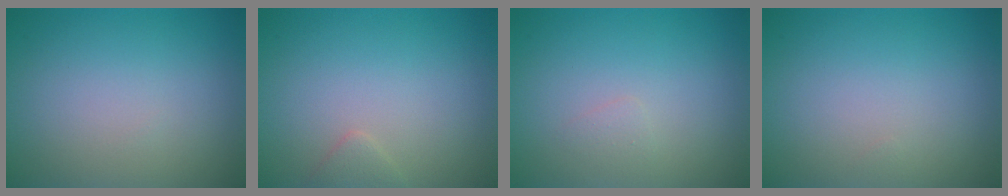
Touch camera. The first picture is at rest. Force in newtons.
{"total": 0.9, "press": 0.9, "slide": 0.1}
{"total": 0.7, "press": 0.7, "slide": 0.0}
{"total": 0.0}